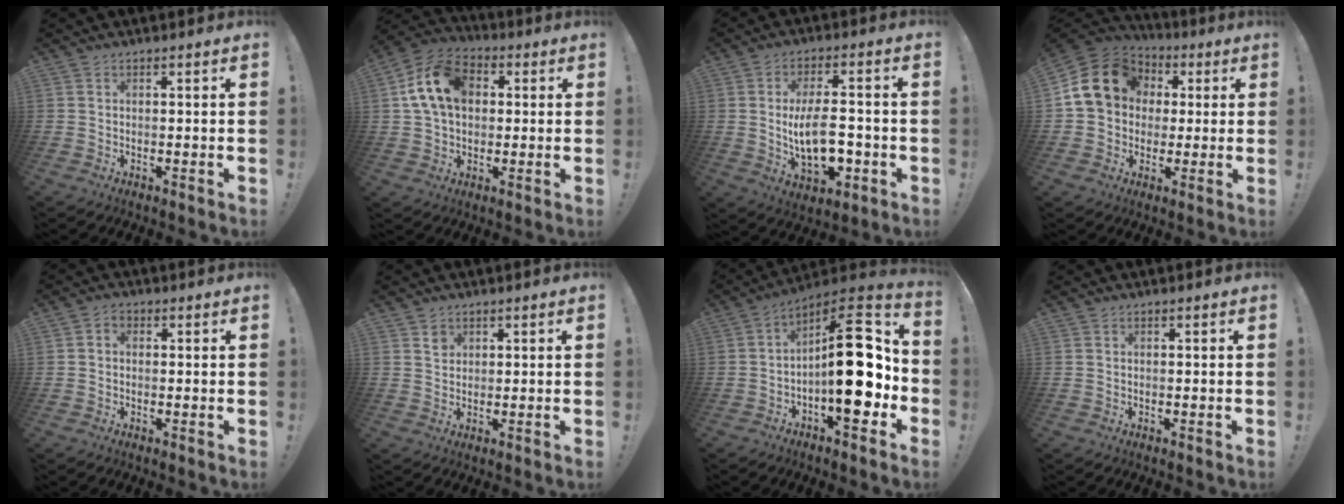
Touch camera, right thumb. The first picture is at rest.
{"total": 15.4, "force": [3.5, 11.1, 10.1], "torque": [-0.172, 0.009, 0.071]}
{"total": 14.3, "force": [-1.9, 7.1, 12.3], "torque": [-0.201, 0.000, -0.036]}
{"total": 16.9, "force": [3.7, 13.9, 8.8], "torque": [-0.146, 0.000, 0.081]}
{"total": 2.1, "force": [-0.5, 1.5, 1.3], "torque": [-0.026, 0.008, -0.009]}
{"total": 1.9, "force": [1.2, 1.4, 0.3], "torque": [0.013, -0.011, 0.019]}
{"total": 22.4, "force": [-1.8, 9.1, 20.4], "torque": [-0.274, 0.018, -0.020]}
{"total": 0.0}